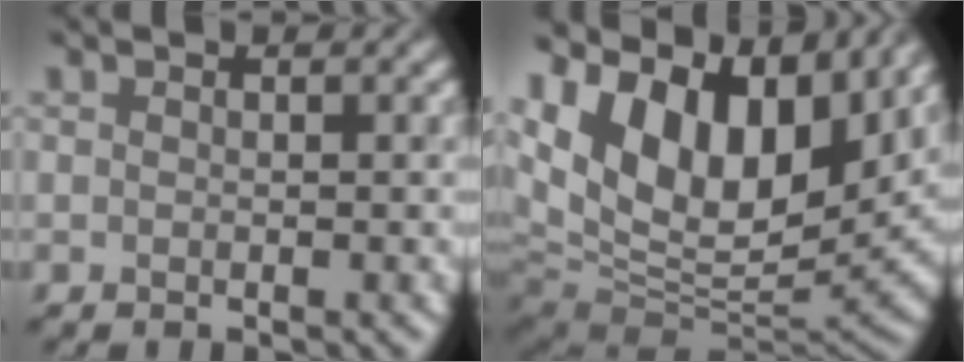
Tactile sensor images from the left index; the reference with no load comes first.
{"total": 15.4, "force": [6.7, 8.9, 10.7], "torque": [-0.209, 0.031, 0.117]}